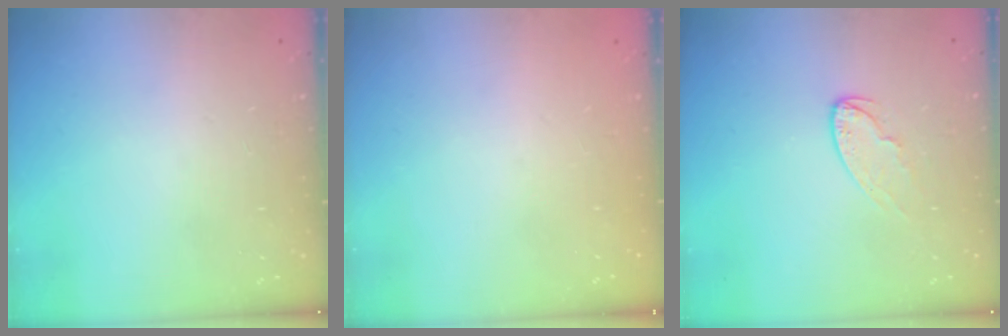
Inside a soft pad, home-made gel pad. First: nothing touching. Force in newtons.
{"total": 0.0}
{"total": 6.3, "press": 6.3, "slide": 0.4}